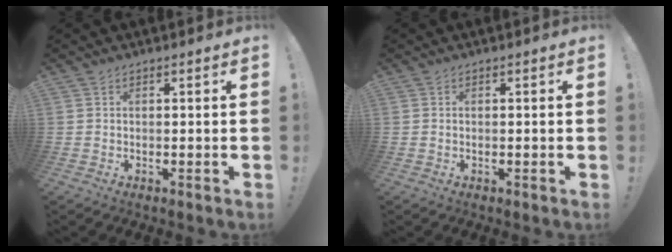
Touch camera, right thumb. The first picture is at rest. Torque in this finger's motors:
{"motor_torque": [-0.20, 0.26, 0.20, -0.21, -0.01]}